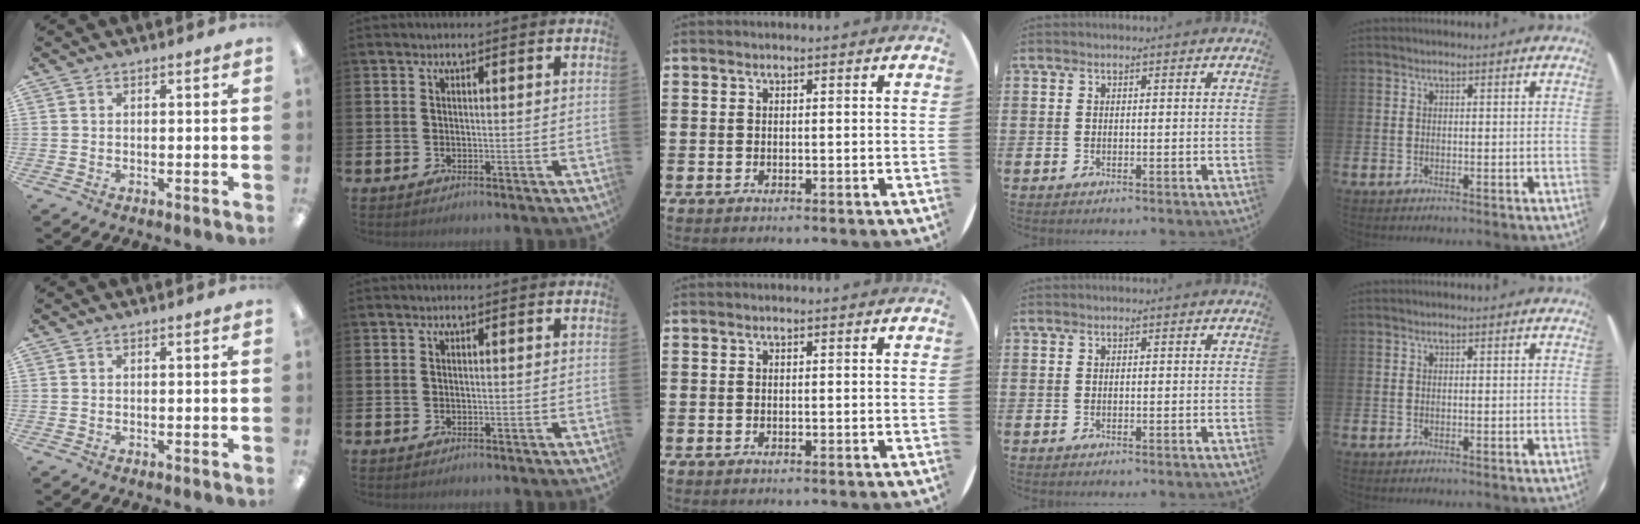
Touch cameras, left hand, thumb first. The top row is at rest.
{}